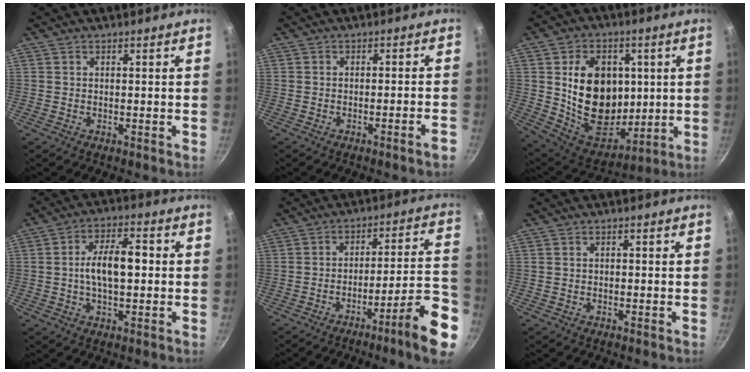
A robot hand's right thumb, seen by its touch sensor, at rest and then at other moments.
{"total": 2.8, "force": [-1.9, 0.0, 2.1], "torque": [-0.029, 0.019, -0.021]}
{"total": 20.6, "force": [2.7, 15.5, 13.2], "torque": [-0.172, -0.019, 0.062]}
{"total": 9.9, "force": [0.1, 4.9, 8.6], "torque": [-0.128, 0.024, -0.005]}
{"total": 14.8, "force": [-7.8, 1.4, 12.5], "torque": [-0.162, 0.057, -0.114]}
{"total": 0.6, "force": [-0.2, 0.4, 0.3], "torque": [-0.006, 0.005, -0.003]}